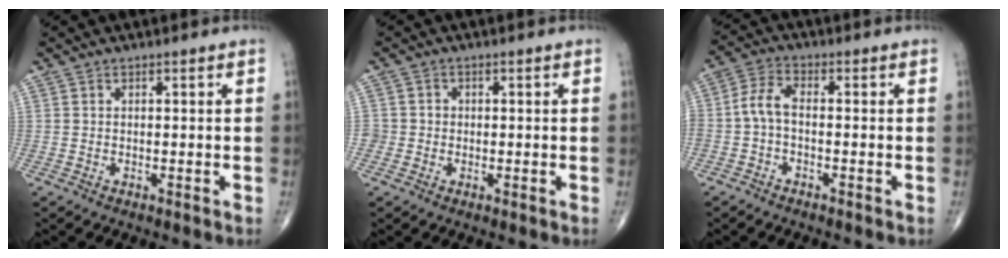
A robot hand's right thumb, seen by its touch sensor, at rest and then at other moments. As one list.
[{"total": 2.4, "force": [-0.5, 2.3, 0.1], "torque": [0.019, 0.010, -0.013]}, {"total": 4.9, "force": [-1.2, 2.5, 4.0], "torque": [-0.086, 0.021, -0.034]}]